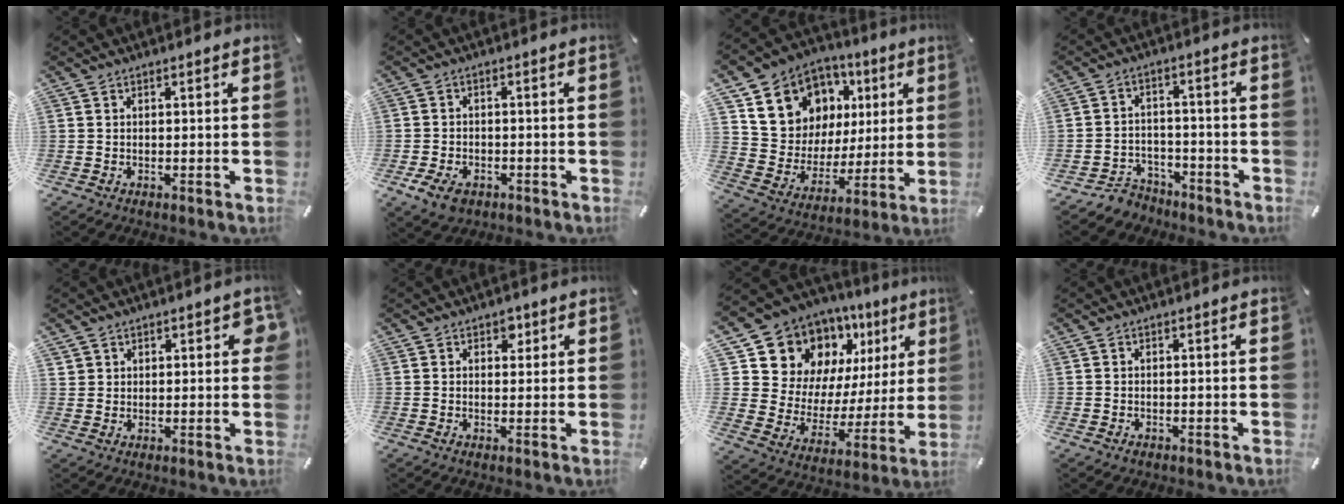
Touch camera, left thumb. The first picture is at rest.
{"total": 4.6, "force": [-2.5, 3.3, 2.1], "torque": [-0.051, 0.009, -0.050]}
{"total": 12.5, "force": [6.0, 10.8, 1.9], "torque": [-0.038, -0.052, 0.123]}
{"total": 6.0, "force": [-4.8, 3.4, 1.3], "torque": [-0.024, 0.023, -0.091]}
{"total": 3.7, "force": [1.9, 2.6, 1.8], "torque": [-0.014, -0.003, 0.030]}
{"total": 2.4, "force": [1.2, 1.8, 1.1], "torque": [0.000, -0.005, 0.014]}
{"total": 15.5, "force": [10.5, 10.5, 4.2], "torque": [-0.072, -0.098, 0.199]}
{"total": 0.6, "force": [-0.3, 0.4, 0.3], "torque": [-0.005, -0.001, -0.007]}